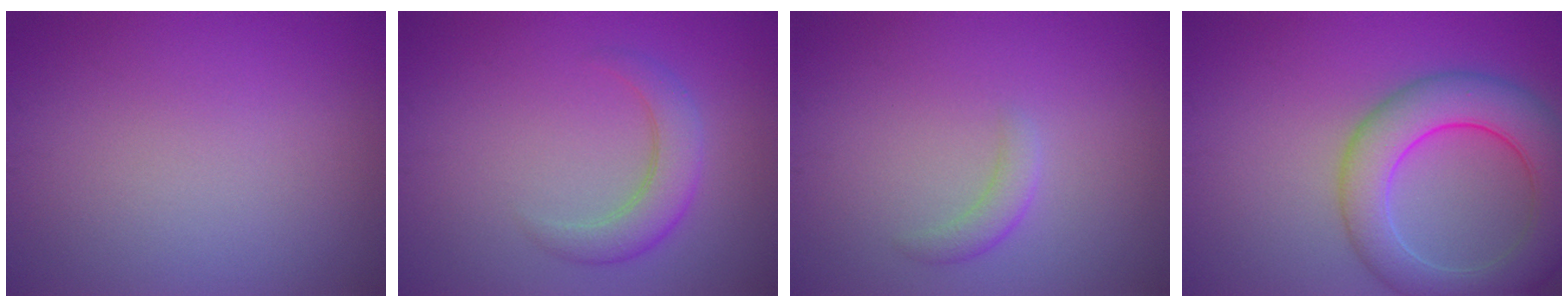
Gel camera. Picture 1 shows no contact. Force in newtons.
{"total": 3.4, "press": 3.4, "slide": 0.2}
{"total": 1.5, "press": 1.5, "slide": 0.1}
{"total": 8.0, "press": 8.0, "slide": 0.4}